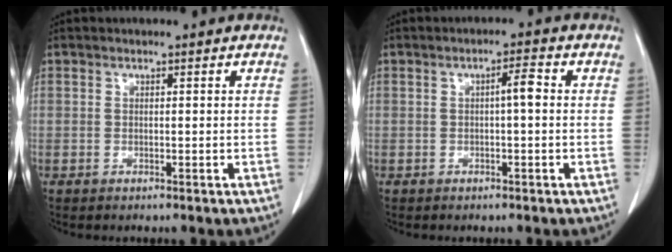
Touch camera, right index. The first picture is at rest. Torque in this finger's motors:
{"motor_torque": [0.17, -0.10, 0.09, 0.03]}